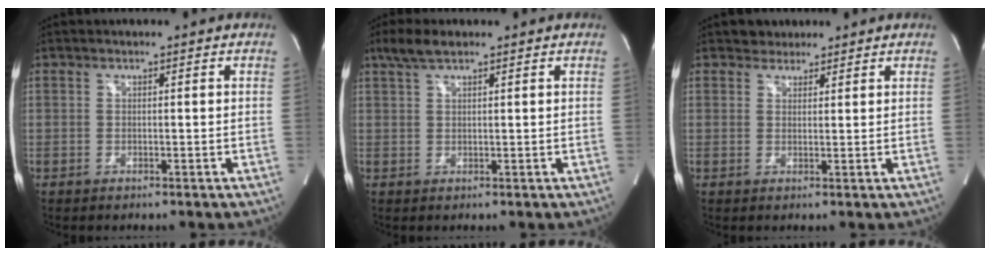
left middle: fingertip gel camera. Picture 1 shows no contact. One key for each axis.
{"total": 3.6, "fx": 2.6, "fy": 0.9, "fz": 2.3, "tx": -0.056, "ty": 0.015, "tz": 0.054}
{"total": 2.2, "fx": 1.7, "fy": 1.4, "fz": -0.2, "tx": 0.007, "ty": 0.008, "tz": 0.023}